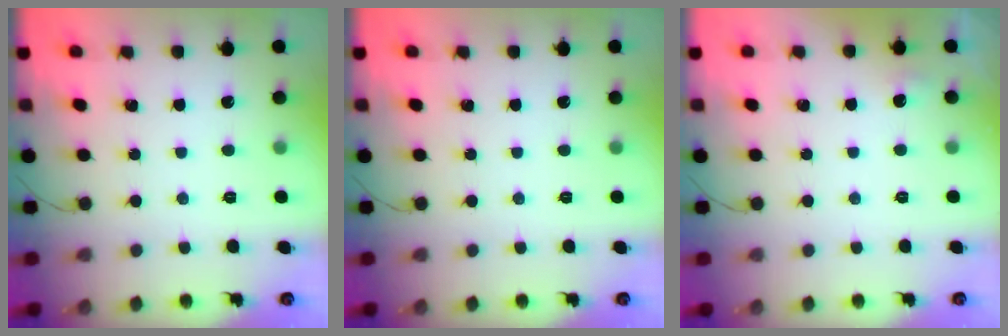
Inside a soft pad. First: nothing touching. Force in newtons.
{"total": 0.0}
{"total": 3.6, "press": 3.3, "slide": 1.5}